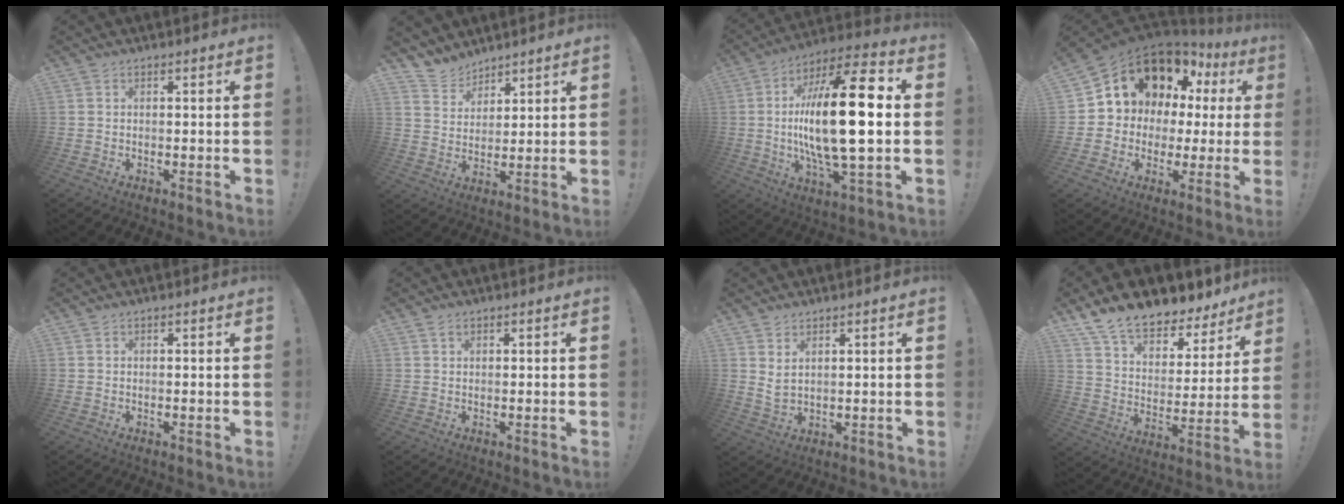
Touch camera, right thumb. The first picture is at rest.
{"total": 7.8, "force": [6.9, 3.7, 0.5], "torque": [-0.018, -0.051, 0.134]}
{"total": 26.0, "force": [-0.3, 7.9, 24.8], "torque": [-0.459, -0.007, -0.017]}
{"total": 12.7, "force": [6.9, 9.4, 5.1], "torque": [-0.079, -0.056, 0.143]}
{"total": 0.0}
{"total": 0.9, "force": [0.6, 0.5, 0.4], "torque": [-0.003, 0.000, 0.010]}
{"total": 3.4, "force": [2.5, 0.9, 2.2], "torque": [-0.031, -0.019, 0.044]}
{"total": 13.6, "force": [11.7, 5.1, 4.5], "torque": [-0.084, -0.098, 0.212]}